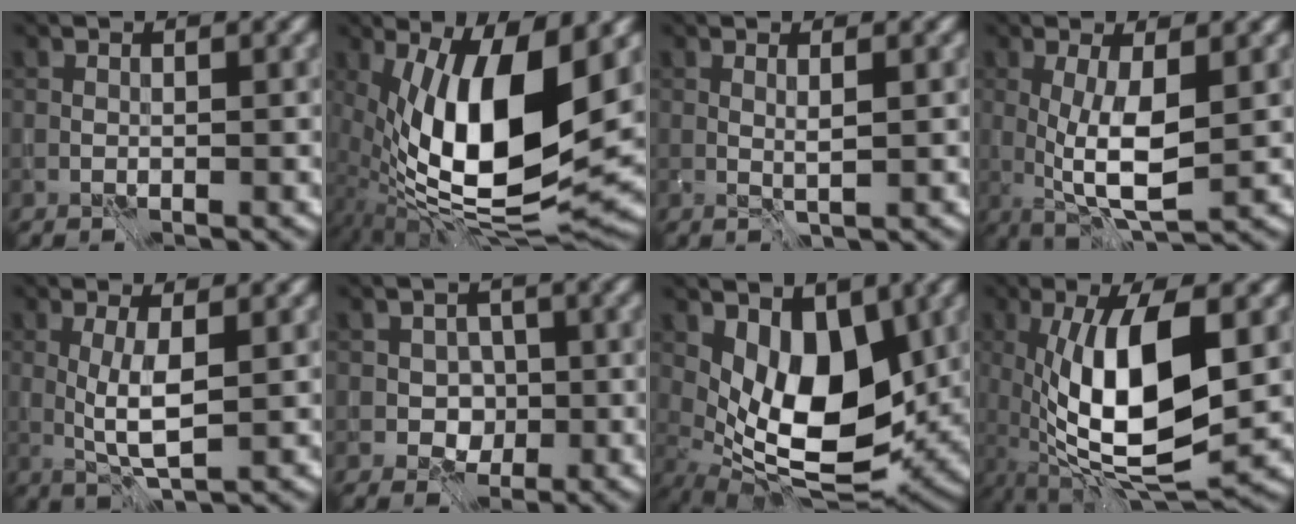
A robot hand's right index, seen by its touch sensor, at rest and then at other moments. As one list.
[{"total": 14.1, "force": [1.3, 5.2, 13.0], "torque": [-0.224, -0.007, 0.017]}, {"total": 0.8, "force": [0.3, -0.3, 0.7], "torque": [-0.013, -0.003, 0.005]}, {"total": 5.5, "force": [0.0, 1.6, 5.3], "torque": [-0.101, -0.011, 0.004]}, {"total": 3.6, "force": [0.0, 0.8, 3.5], "torque": [-0.076, 0.000, 0.000]}, {"total": 3.4, "force": [-0.4, 3.0, 1.4], "torque": [-0.003, 0.002, -0.017]}, {"total": 8.5, "force": [1.3, 4.7, 7.0], "torque": [-0.119, -0.017, 0.024]}, {"total": 11.9, "force": [-0.5, 4.1, 11.2], "torque": [-0.195, -0.005, -0.011]}]